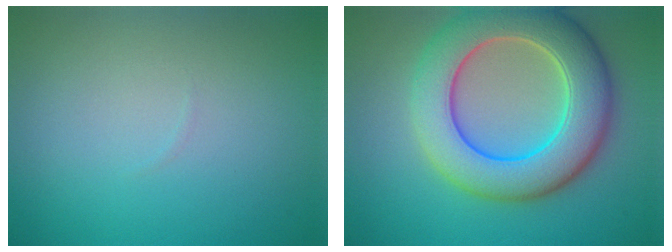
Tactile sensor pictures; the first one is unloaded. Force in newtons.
{"total": 9.7, "press": 9.7, "slide": 0.7}